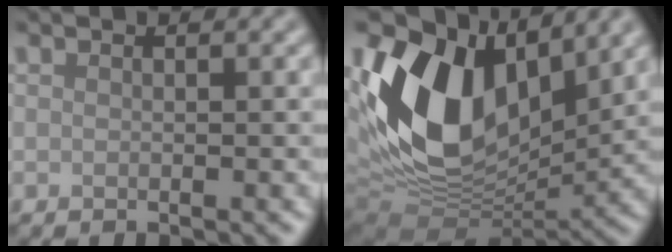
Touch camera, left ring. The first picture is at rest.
{"total": 14.7, "force": [4.2, 9.3, 10.5], "torque": [-0.216, 0.003, 0.078]}